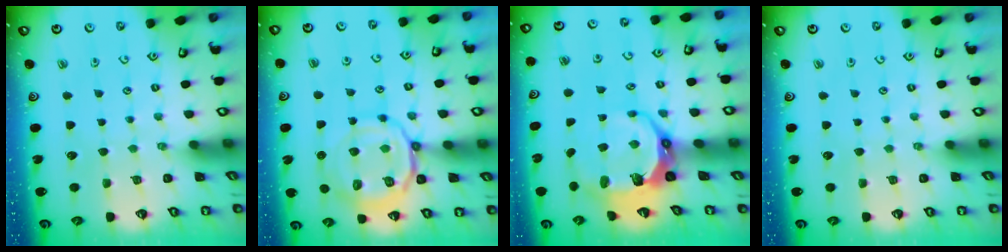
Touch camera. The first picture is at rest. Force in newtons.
{"total": 13.7, "press": 13.6, "slide": 1.7}
{"total": 12.1, "press": 10.8, "slide": 5.4}
{"total": 0.0}